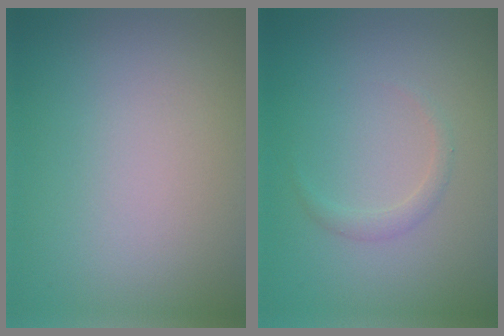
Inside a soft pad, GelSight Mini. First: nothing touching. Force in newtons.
{"total": 0.9, "press": 0.9, "slide": 0.1}